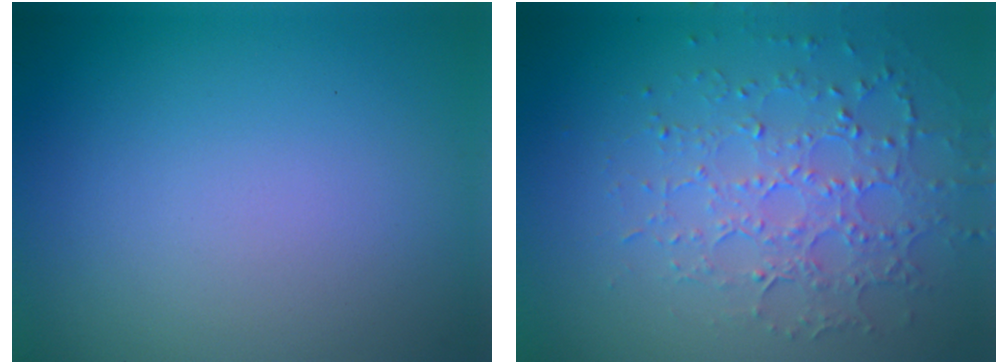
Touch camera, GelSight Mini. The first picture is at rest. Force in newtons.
{"total": 4.8, "press": 3.5, "slide": 3.2}